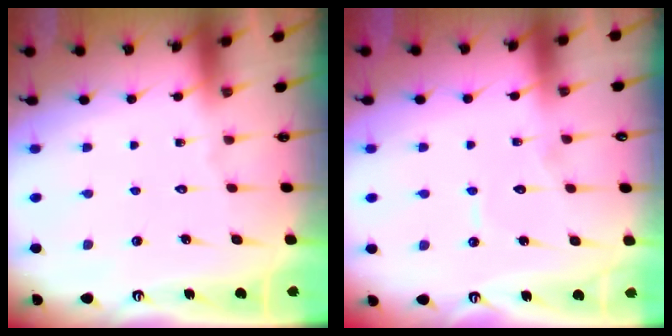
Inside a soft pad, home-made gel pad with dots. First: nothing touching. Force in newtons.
{"total": 5.9, "press": 5.9, "slide": 0.2}